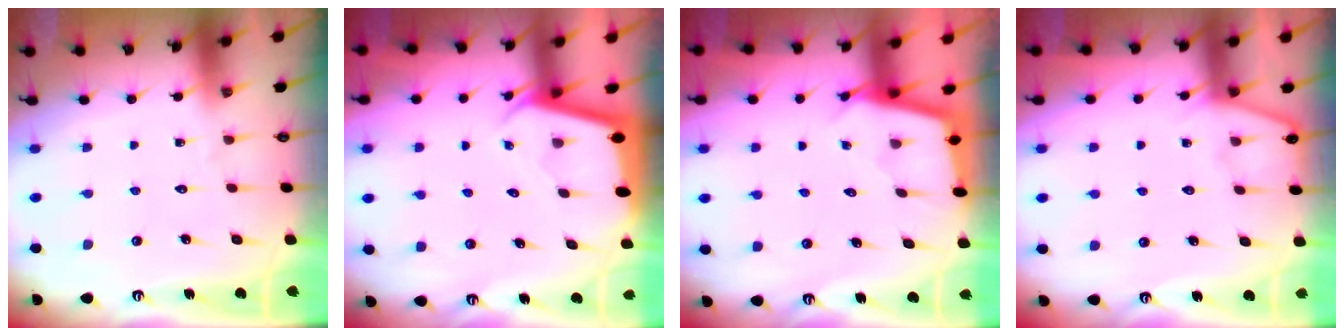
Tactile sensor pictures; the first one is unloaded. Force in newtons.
{"total": 1.9, "press": 1.9, "slide": 0.1}
{"total": 2.5, "press": 2.5, "slide": 0.2}
{"total": 3.7, "press": 3.7, "slide": 0.6}